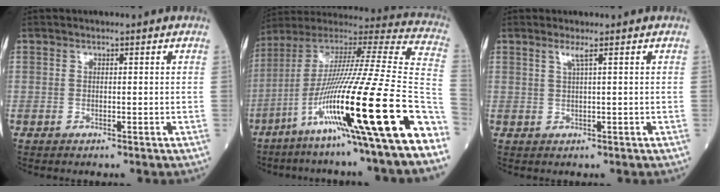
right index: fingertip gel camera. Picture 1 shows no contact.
{"total": 30.8, "force": [-13.9, 0.0, 27.4], "torque": [-0.408, -0.047, -0.249]}
{"total": 1.4, "force": [0.7, -0.5, 1.1], "torque": [-0.029, -0.003, 0.016]}